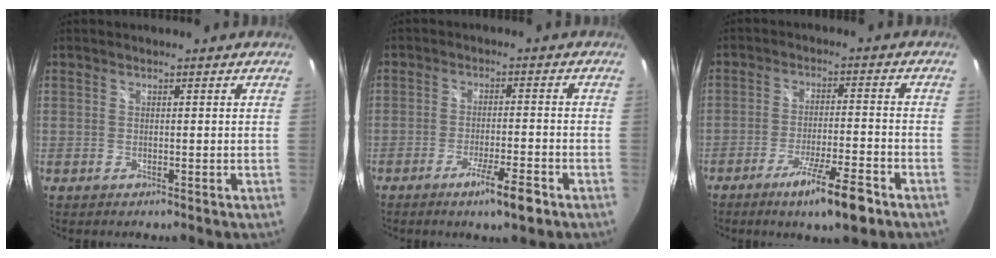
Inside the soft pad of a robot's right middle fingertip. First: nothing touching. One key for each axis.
{"total": 6.5, "fx": -4.2, "fy": 0.4, "fz": 5.0, "tx": -0.099, "ty": -0.012, "tz": -0.068}
{"total": 10.2, "fx": -6.7, "fy": 0.9, "fz": 7.6, "tx": -0.149, "ty": -0.019, "tz": -0.111}